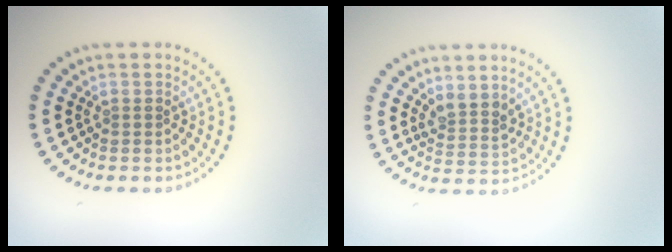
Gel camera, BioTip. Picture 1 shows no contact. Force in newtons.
{"total": 2.4, "press": 1.9, "slide": 1.5}